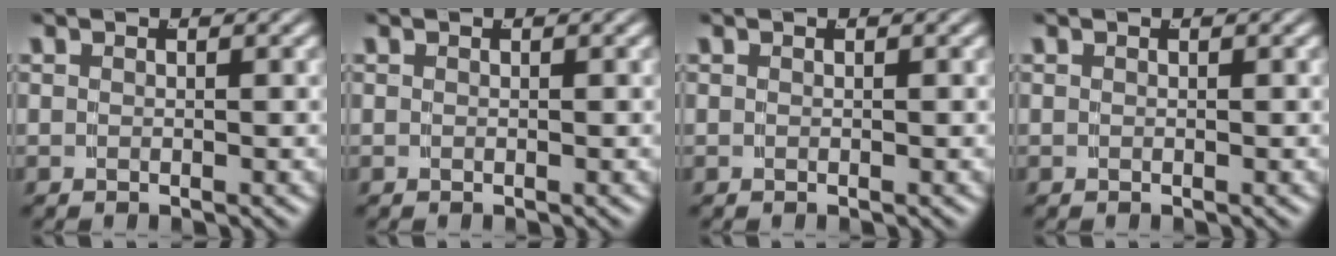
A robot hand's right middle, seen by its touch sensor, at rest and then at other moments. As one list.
[{"total": 0.0}, {"total": 0.0}, {"total": 0.0}]